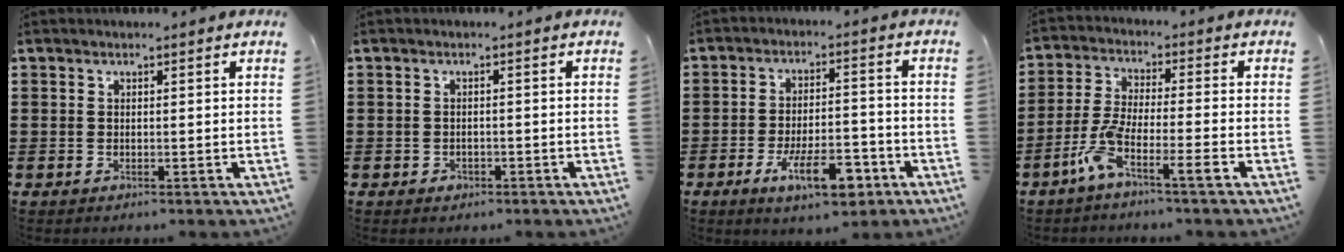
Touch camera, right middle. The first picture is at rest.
{"total": 0.7, "force": [-0.4, 0.5, 0.2], "torque": [-0.005, 0.000, -0.009]}
{"total": 9.1, "force": [-5.1, 3.3, 6.7], "torque": [-0.121, 0.009, -0.090]}
{"total": 6.3, "force": [-4.2, 0.6, 4.6], "torque": [-0.103, -0.007, -0.082]}